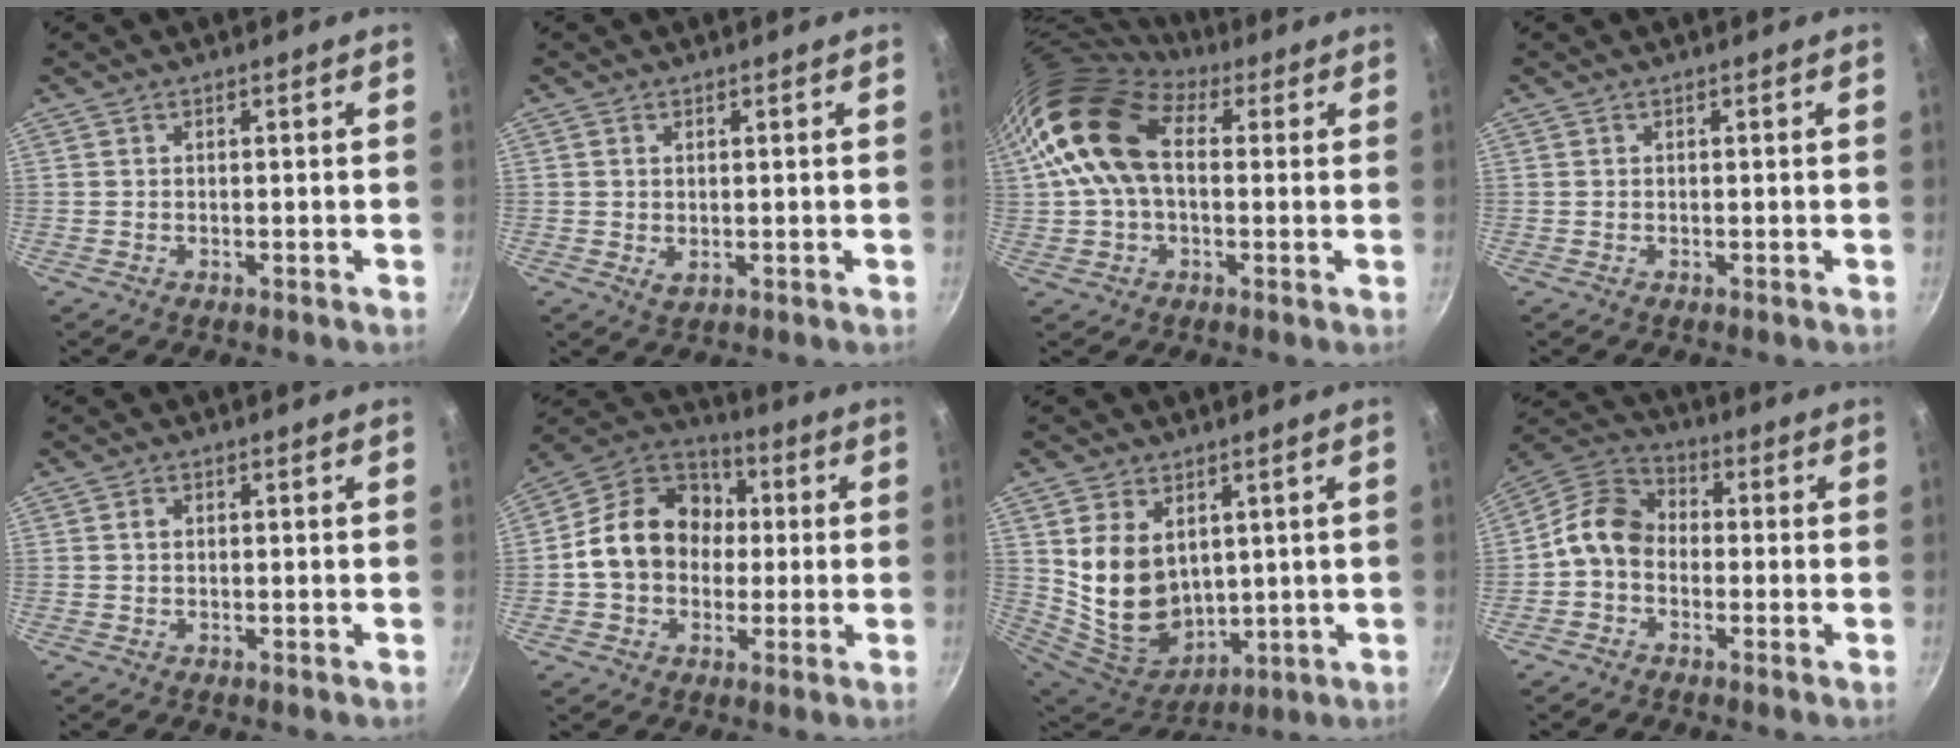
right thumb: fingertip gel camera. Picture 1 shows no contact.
{"total": 1.7, "force": [0.4, 1.1, 1.3], "torque": [-0.021, -0.005, 0.008]}
{"total": 15.4, "force": [3.0, 10.1, 11.2], "torque": [-0.199, 0.021, 0.038]}
{"total": 0.0}
{"total": 1.1, "force": [0.2, 0.9, 0.7], "torque": [-0.011, 0.005, 0.004]}
{"total": 16.5, "force": [0.4, 13.4, 9.7], "torque": [-0.127, 0.040, -0.008]}
{"total": 15.1, "force": [3.6, 11.0, 9.7], "torque": [-0.156, -0.039, 0.094]}
{"total": 8.7, "force": [-1.5, 6.9, 5.2], "torque": [-0.079, 0.037, -0.053]}